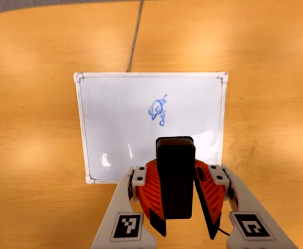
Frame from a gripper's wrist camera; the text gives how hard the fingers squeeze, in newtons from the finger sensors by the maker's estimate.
{"total": 10.9, "left": 10.6, "right": 11.1}